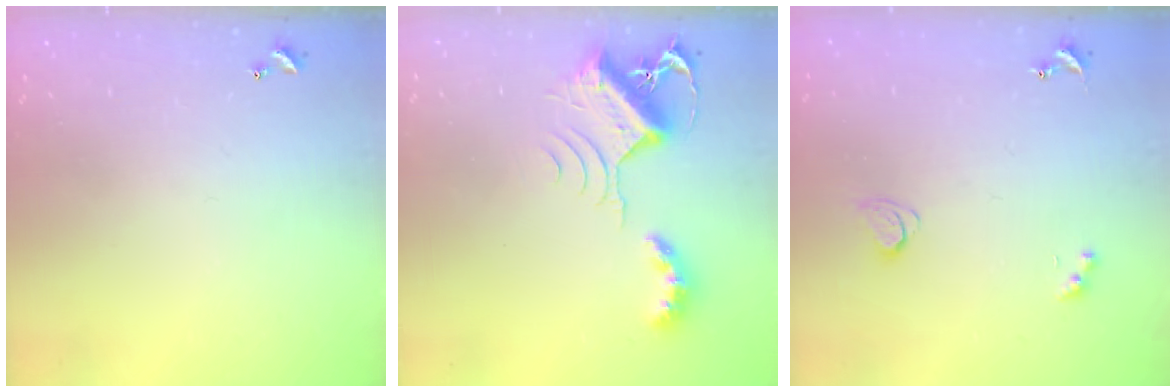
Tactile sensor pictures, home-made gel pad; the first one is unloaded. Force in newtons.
{"total": 9.7, "press": 9.6, "slide": 1.1}
{"total": 2.1, "press": 2.1, "slide": 0.4}